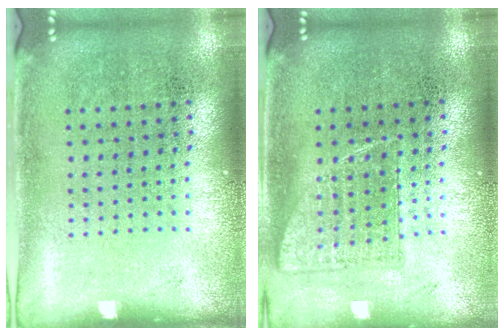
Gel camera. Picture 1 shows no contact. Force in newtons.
{"total": 0.9, "press": 0.8, "slide": 0.3}